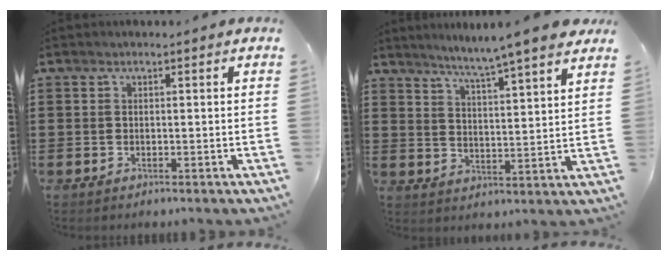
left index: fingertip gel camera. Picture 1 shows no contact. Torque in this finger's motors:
{"motor_torque": [1.11, -1.02, 0.67, 0.13]}